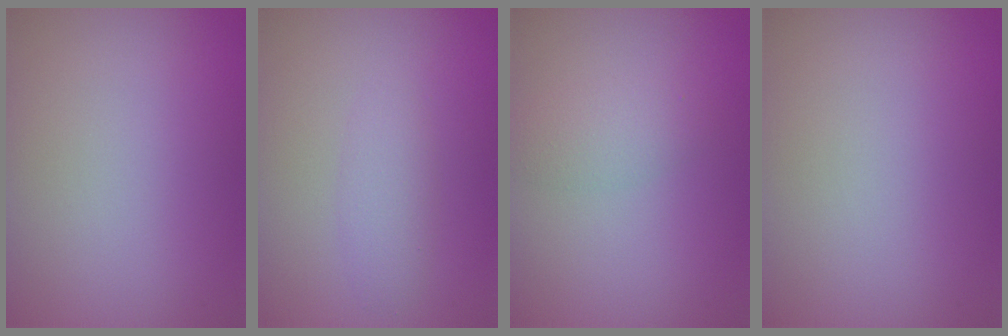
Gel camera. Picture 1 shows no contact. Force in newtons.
{"total": 1.8, "press": 1.8, "slide": 0.1}
{"total": 2.0, "press": 2.0, "slide": 0.1}
{"total": 0.0}